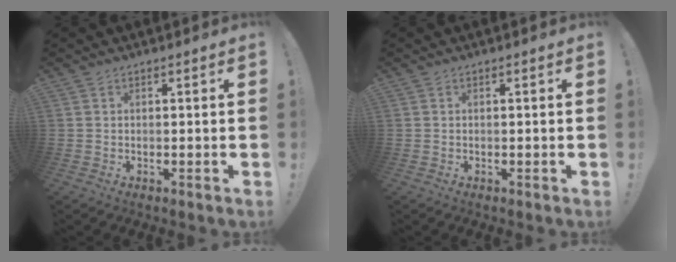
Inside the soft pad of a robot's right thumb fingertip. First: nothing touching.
{"total": 0.0}